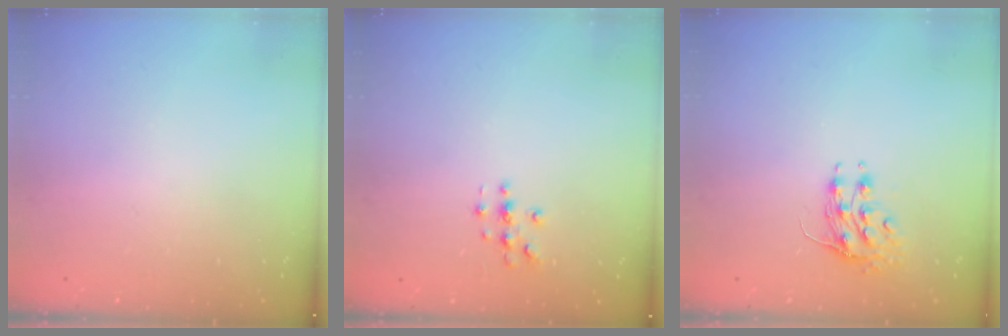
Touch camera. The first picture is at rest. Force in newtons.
{"total": 2.7, "press": 2.7, "slide": 0.3}
{"total": 8.4, "press": 8.3, "slide": 1.0}